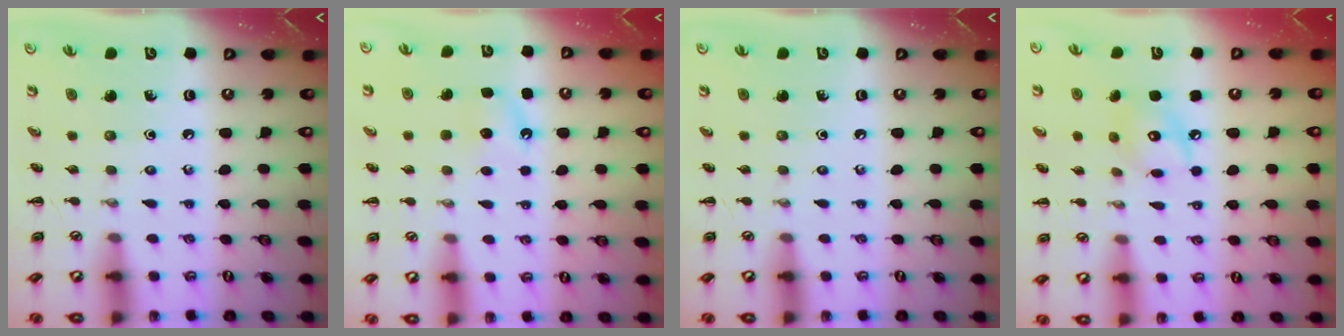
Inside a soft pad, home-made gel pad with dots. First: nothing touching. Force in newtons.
{"total": 4.1, "press": 3.9, "slide": 1.1}
{"total": 0.0}
{"total": 8.6, "press": 8.6, "slide": 0.3}